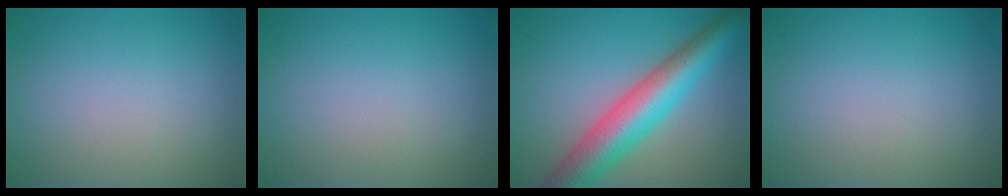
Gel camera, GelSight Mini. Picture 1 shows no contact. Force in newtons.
{"total": 0.0}
{"total": 8.3, "press": 8.3, "slide": 0.1}
{"total": 0.0}